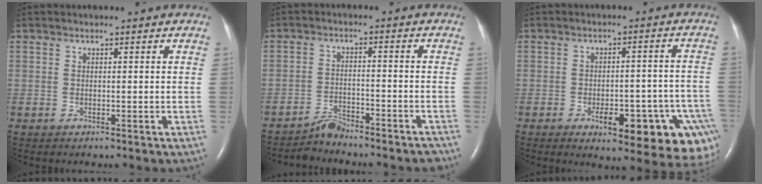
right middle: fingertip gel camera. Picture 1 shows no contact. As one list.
[{"total": 5.4, "force": [-5.3, 0.8, 0.7], "torque": [-0.004, 0.000, -0.085]}, {"total": 16.1, "force": [-8.9, 5.3, 12.4], "torque": [-0.066, 0.027, -0.103]}]